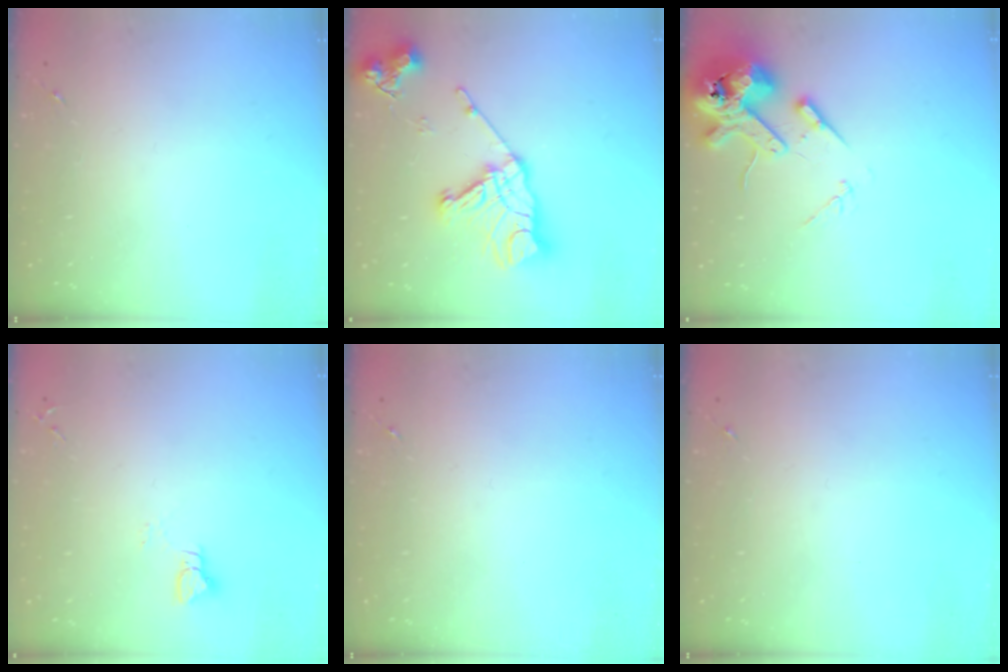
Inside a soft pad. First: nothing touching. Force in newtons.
{"total": 18.6, "press": 18.5, "slide": 1.4}
{"total": 14.6, "press": 14.4, "slide": 2.5}
{"total": 2.9, "press": 2.9, "slide": 0.3}
{"total": 0.0}
{"total": 0.0}